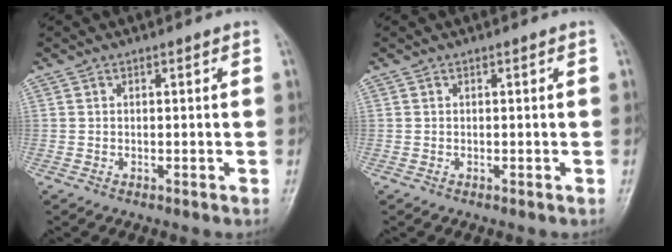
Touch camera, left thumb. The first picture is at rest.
{"total": 0.0}